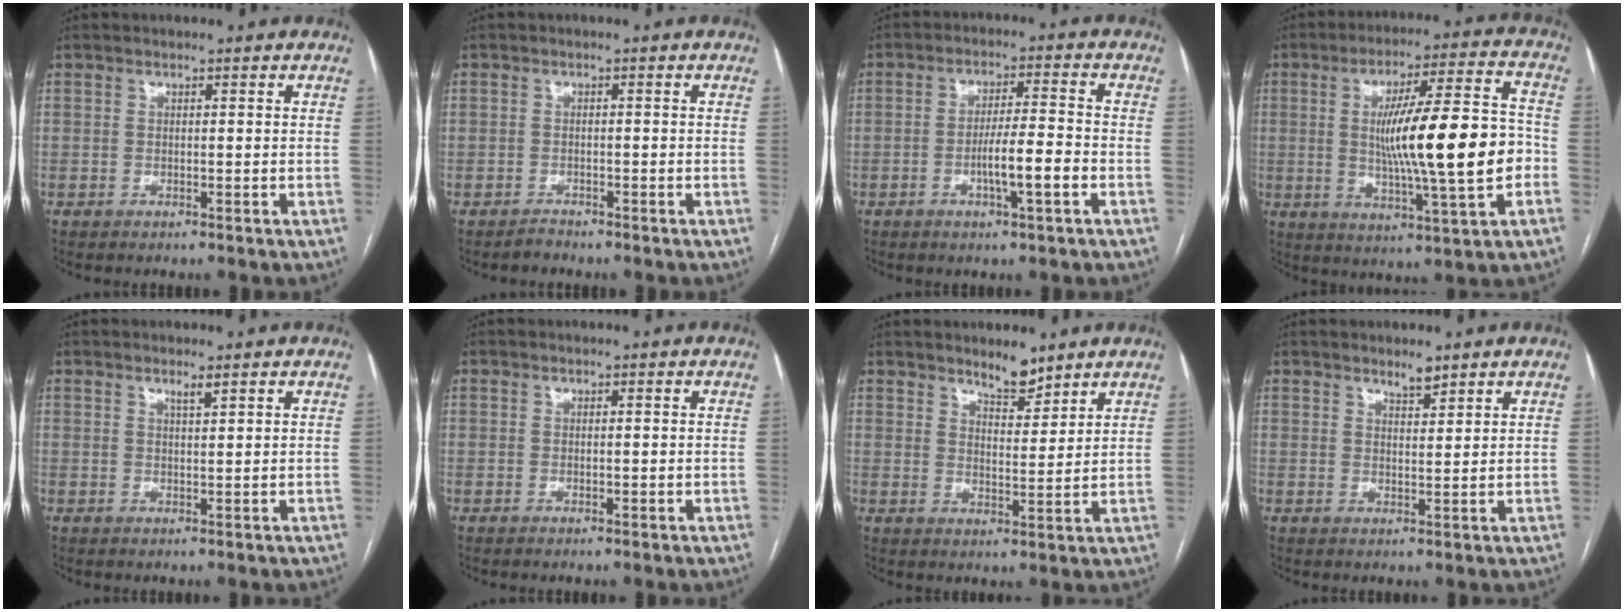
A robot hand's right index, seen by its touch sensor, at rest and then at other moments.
{"total": 1.2, "force": [-1.1, 0.4, -0.2], "torque": [0.004, -0.002, -0.021]}
{"total": 6.7, "force": [-2.4, 0.4, 6.2], "torque": [-0.109, 0.002, -0.040]}
{"total": 17.1, "force": [-1.3, 1.6, 17.0], "torque": [-0.273, 0.010, -0.017]}
{"total": 1.3, "force": [1.0, -0.1, 0.8], "torque": [-0.016, -0.003, 0.018]}
{"total": 0.8, "force": [-0.1, 0.3, 0.7], "torque": [-0.011, -0.001, -0.001]}
{"total": 4.6, "force": [4.1, 1.2, 1.9], "torque": [-0.032, -0.010, 0.068]}
{"total": 2.4, "force": [2.1, 0.5, 1.1], "torque": [-0.022, -0.004, 0.037]}